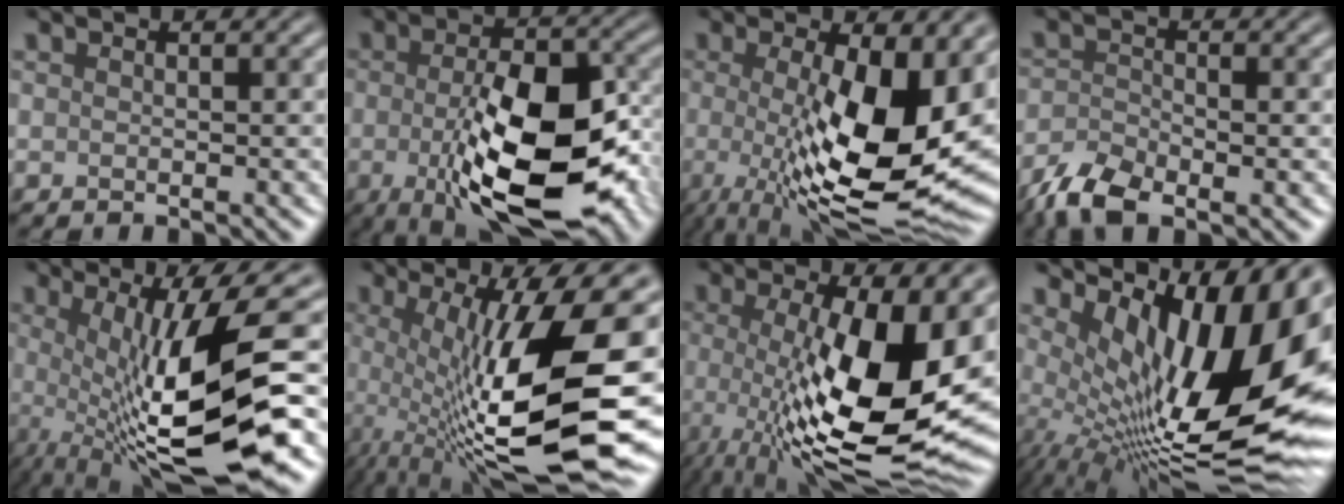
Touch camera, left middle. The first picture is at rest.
{"total": 12.0, "force": [-3.0, 4.8, 10.6], "torque": [-0.178, -0.015, -0.051]}
{"total": 13.0, "force": [-0.5, 4.2, 12.3], "torque": [-0.178, -0.023, -0.009]}
{"total": 4.3, "force": [-2.9, 1.7, 2.6], "torque": [-0.055, -0.011, -0.059]}
{"total": 13.1, "force": [-1.5, 2.9, 12.6], "torque": [-0.202, -0.009, -0.019]}
{"total": 15.6, "force": [-1.1, 4.7, 14.8], "torque": [-0.240, -0.011, -0.012]}
{"total": 14.4, "force": [-0.5, 4.8, 13.6], "torque": [-0.199, -0.023, -0.010]}
{"total": 16.3, "force": [3.0, 6.2, 14.7], "torque": [-0.226, -0.005, 0.057]}